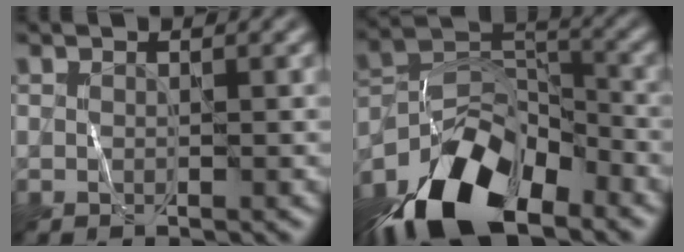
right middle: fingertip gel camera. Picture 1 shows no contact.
{"total": 11.4, "force": [-7.9, 5.0, 6.5], "torque": [-0.112, 0.006, -0.153]}